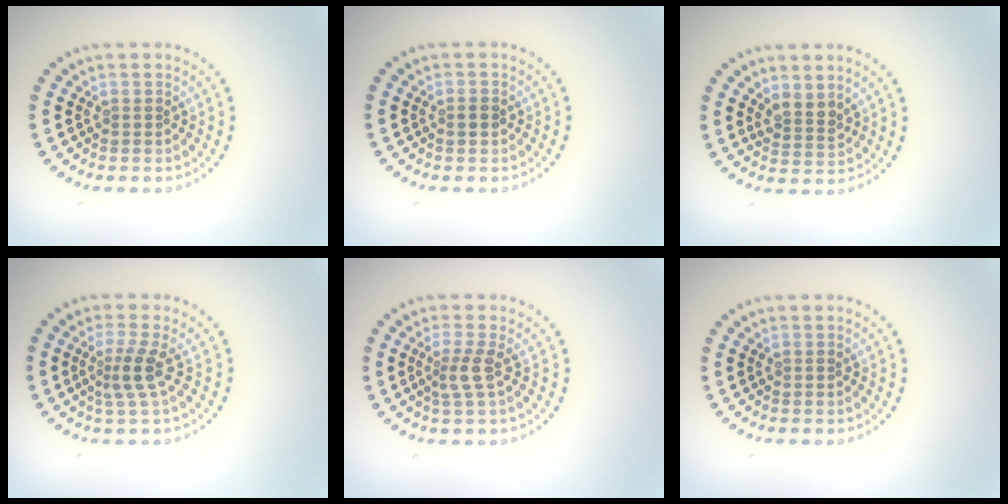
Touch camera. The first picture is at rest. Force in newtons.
{"total": 1.3, "press": 1.3, "slide": 0.1}
{"total": 2.0, "press": 1.7, "slide": 1.1}
{"total": 2.5, "press": 1.8, "slide": 1.8}
{"total": 2.1, "press": 1.6, "slide": 1.3}
{"total": 0.0}